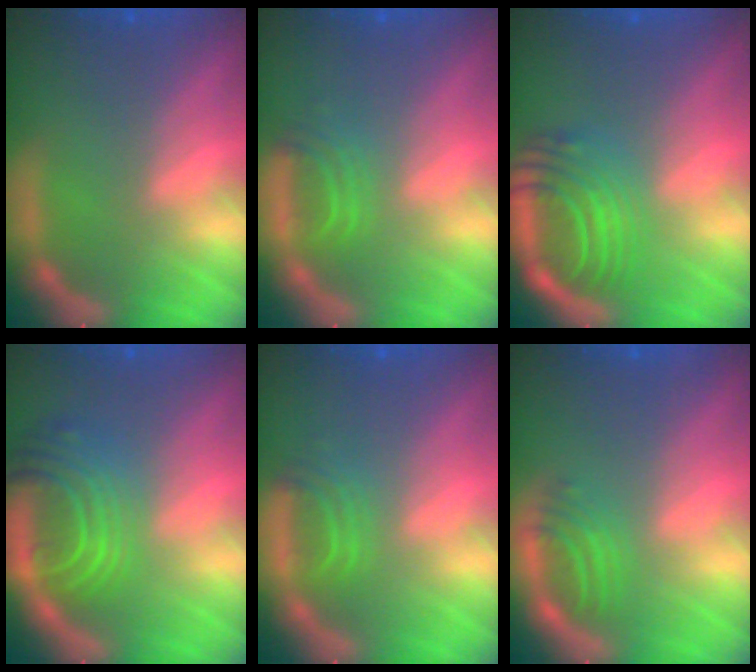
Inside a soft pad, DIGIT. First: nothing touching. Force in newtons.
{"total": 2.5}
{"total": 8.1}
{"total": 8.5}
{"total": 2.5}
{"total": 2.9}